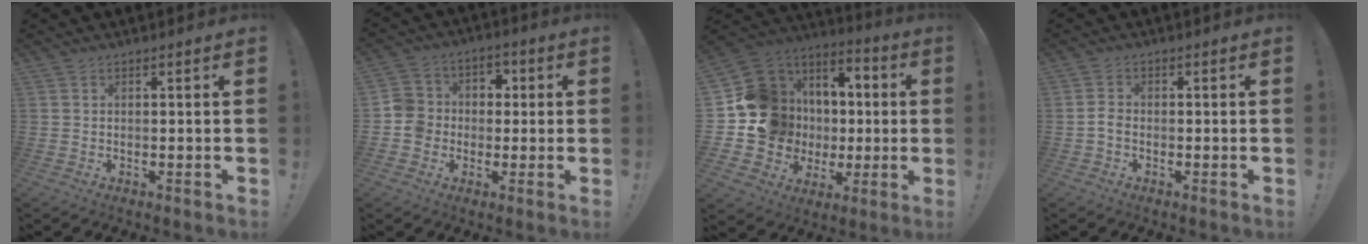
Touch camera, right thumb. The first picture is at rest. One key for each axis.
{"total": 9.4, "fx": -1.9, "fy": 9.0, "fz": 2.1, "tx": -0.017, "ty": 0.025, "tz": -0.031}
{"total": 16.5, "fx": 0.8, "fy": 15.6, "fz": 5.3, "tx": -0.077, "ty": 0.000, "tz": 0.065}
{"total": 2.3, "fx": -0.8, "fy": 1.5, "fz": 1.5, "tx": -0.031, "ty": 0.010, "tz": -0.012}